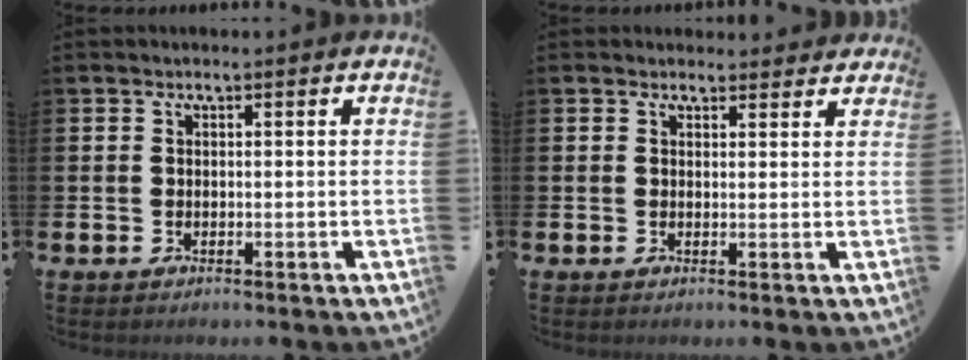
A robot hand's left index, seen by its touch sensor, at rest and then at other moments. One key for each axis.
{"total": 1.8, "fx": 1.7, "fy": 0.7, "fz": 0.0, "tx": 0.005, "ty": -0.004, "tz": 0.030}